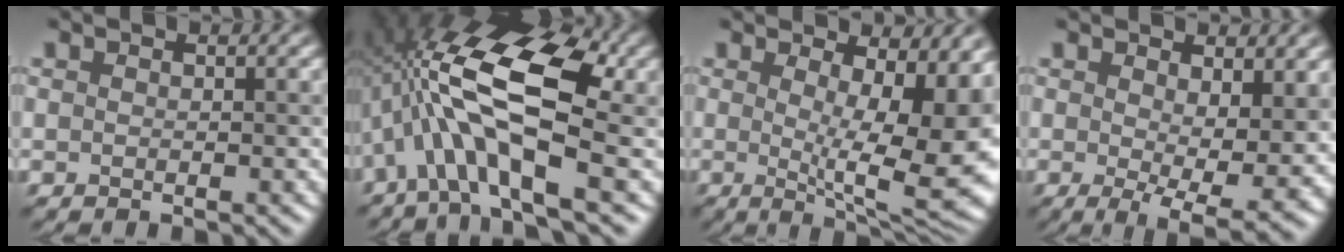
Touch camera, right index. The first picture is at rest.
{"total": 12.5, "force": [-0.7, 4.8, 11.6], "torque": [-0.207, 0.033, -0.026]}
{"total": 13.8, "force": [1.3, 5.0, 12.8], "torque": [-0.123, 0.003, 0.022]}
{"total": 7.3, "force": [0.3, 2.6, 6.8], "torque": [-0.103, -0.026, 0.014]}